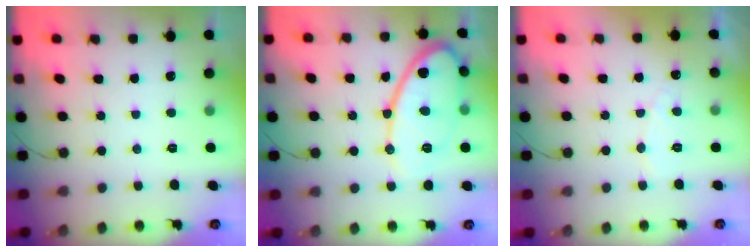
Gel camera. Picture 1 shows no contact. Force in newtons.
{"total": 14.8, "press": 14.7, "slide": 0.9}
{"total": 5.4, "press": 5.4, "slide": 0.4}